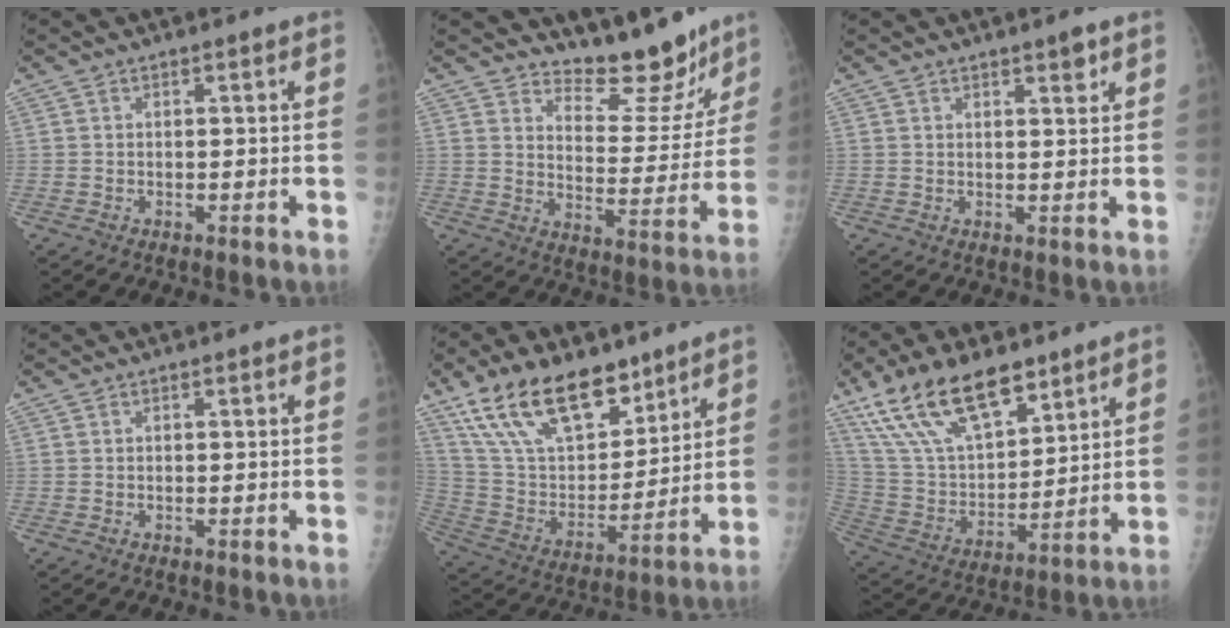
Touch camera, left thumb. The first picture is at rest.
{"total": 13.5, "force": [12.0, 4.9, 3.7], "torque": [-0.009, -0.103, 0.168]}
{"total": 2.4, "force": [1.7, 0.8, 1.6], "torque": [-0.014, -0.011, 0.025]}
{"total": 0.0}
{"total": 20.7, "force": [14.2, 10.1, 11.3], "torque": [-0.163, -0.057, 0.267]}
{"total": 20.0, "force": [13.3, 8.8, 12.1], "torque": [-0.188, -0.050, 0.258]}